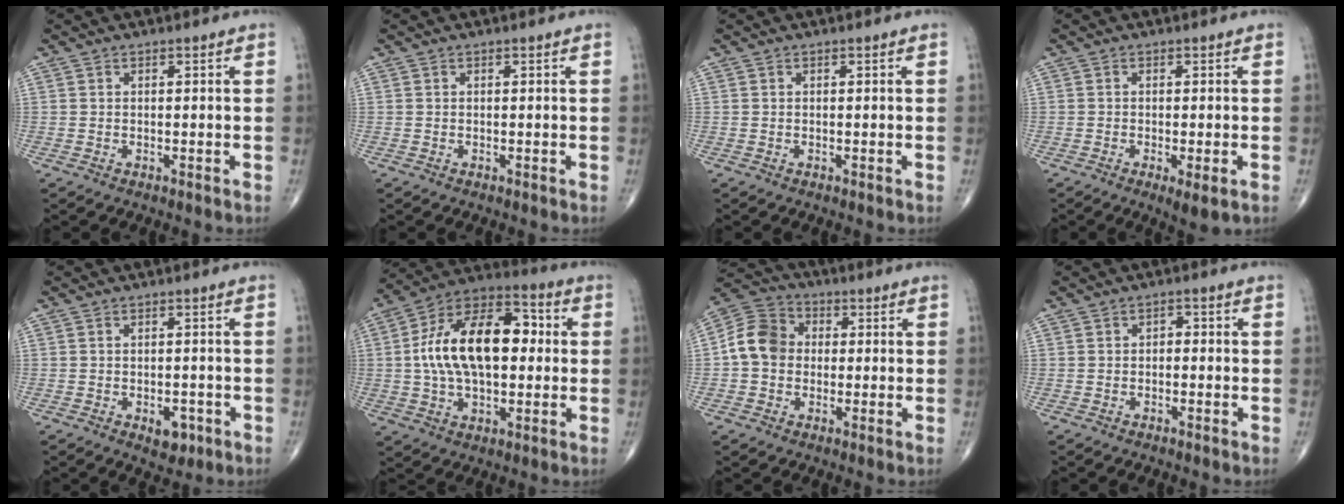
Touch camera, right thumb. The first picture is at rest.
{"total": 0.0}
{"total": 0.0}
{"total": 3.9, "force": [-1.5, 0.8, 3.5], "torque": [-0.058, -0.012, -0.023]}
{"total": 3.7, "force": [-1.7, 2.2, 2.5], "torque": [-0.015, 0.006, -0.016]}
{"total": 20.5, "force": [1.6, 11.5, 16.9], "torque": [-0.276, 0.032, 0.021]}
{"total": 9.2, "force": [0.0, 7.7, 5.0], "torque": [-0.080, 0.027, -0.015]}
{"total": 1.4, "force": [-0.3, 1.1, 0.9], "torque": [0.000, 0.006, -0.012]}